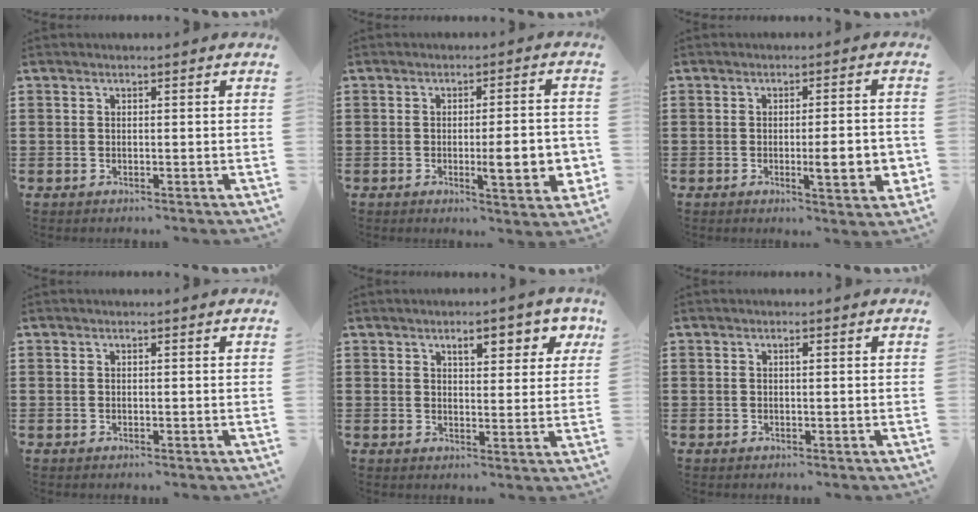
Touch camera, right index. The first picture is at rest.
{"total": 7.4, "force": [-1.4, 1.4, 7.2], "torque": [-0.099, -0.012, -0.022]}
{"total": 6.4, "force": [-1.3, 1.0, 6.2], "torque": [-0.083, -0.011, -0.022]}
{"total": 0.0}
{"total": 4.9, "force": [2.8, 2.0, 3.5], "torque": [-0.046, -0.003, 0.038]}
{"total": 0.6, "force": [0.2, 0.1, 0.6], "torque": [-0.013, -0.001, 0.004]}